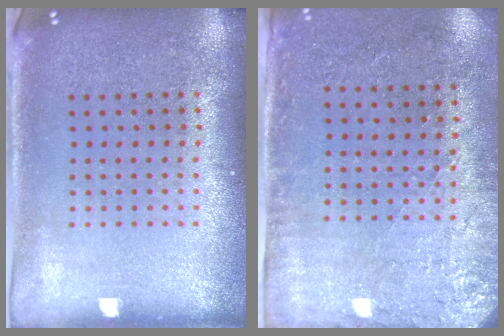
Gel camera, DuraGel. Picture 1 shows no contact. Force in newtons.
{"total": 2.9, "press": 2.3, "slide": 1.7}